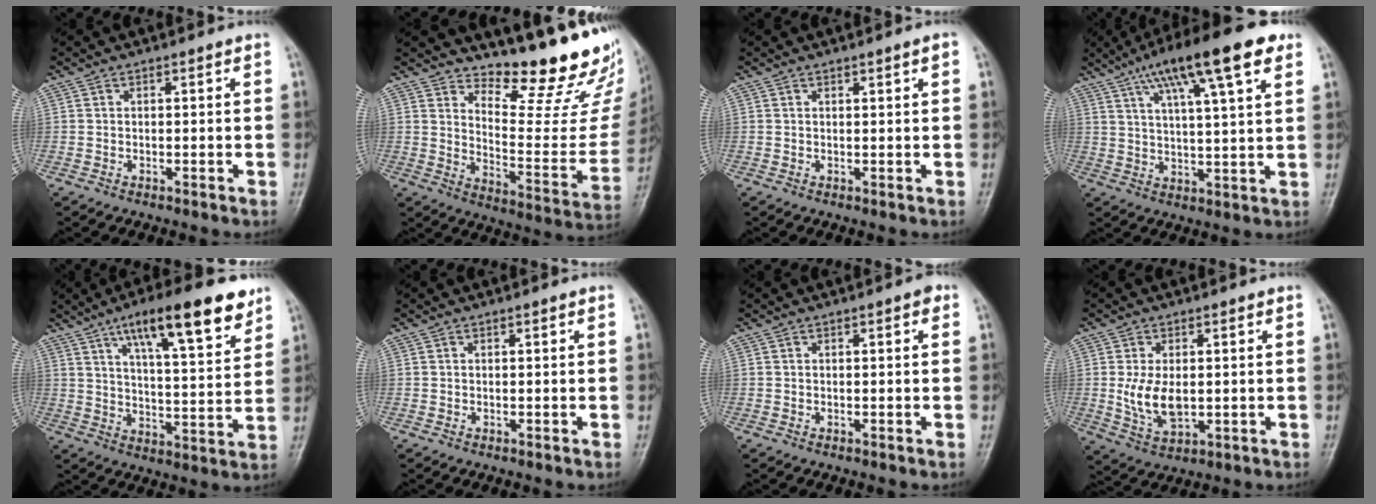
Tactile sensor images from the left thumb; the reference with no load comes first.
{"total": 18.8, "force": [16.2, 4.8, 8.2], "torque": [-0.068, -0.154, 0.220]}
{"total": 1.2, "force": [0.7, 0.2, 1.0], "torque": [-0.014, -0.002, 0.009]}
{"total": 17.4, "force": [9.4, 3.6, 14.2], "torque": [-0.217, -0.004, 0.149]}
{"total": 17.7, "force": [10.8, 4.7, 13.2], "torque": [-0.174, -0.042, 0.169]}
{"total": 0.0}
{"total": 1.3, "force": [0.6, 0.5, 1.1], "torque": [-0.011, 0.002, 0.005]}
{"total": 7.4, "force": [0.2, 4.3, 6.0], "torque": [-0.108, -0.013, 0.014]}